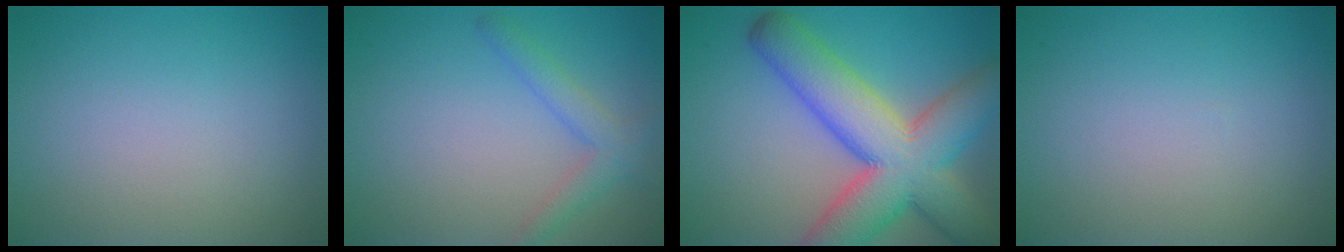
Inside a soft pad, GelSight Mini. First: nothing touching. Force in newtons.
{"total": 2.5, "press": 2.5, "slide": 0.3}
{"total": 12.0, "press": 12.0, "slide": 0.7}
{"total": 0.0}